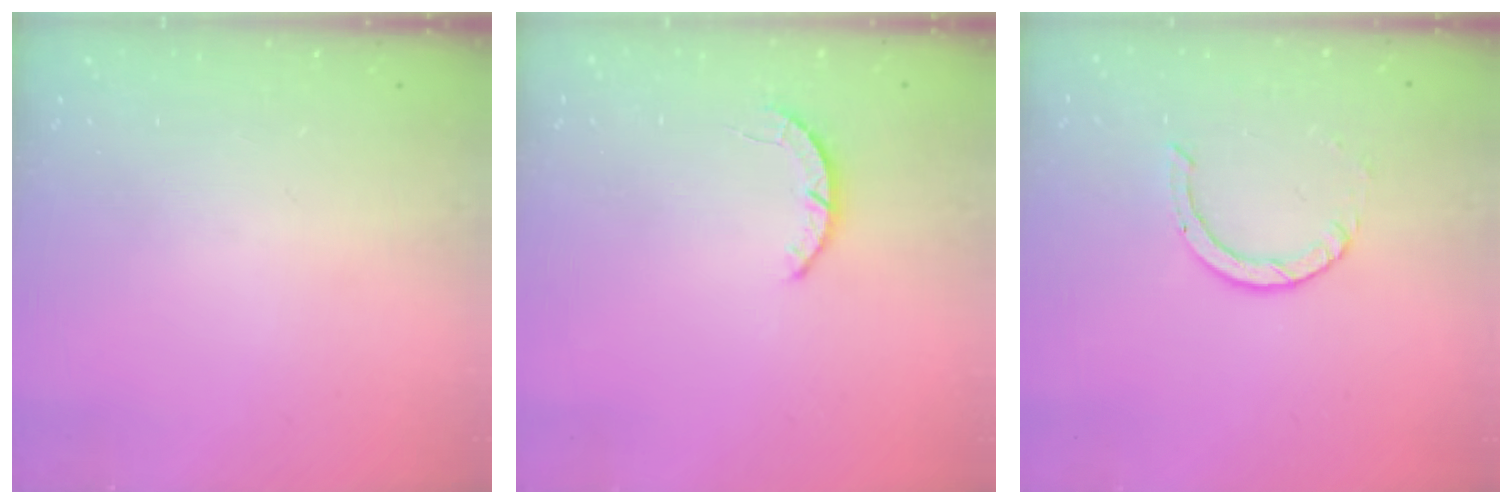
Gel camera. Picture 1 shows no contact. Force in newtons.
{"total": 2.2, "press": 2.2, "slide": 0.3}
{"total": 2.2, "press": 2.2, "slide": 0.2}